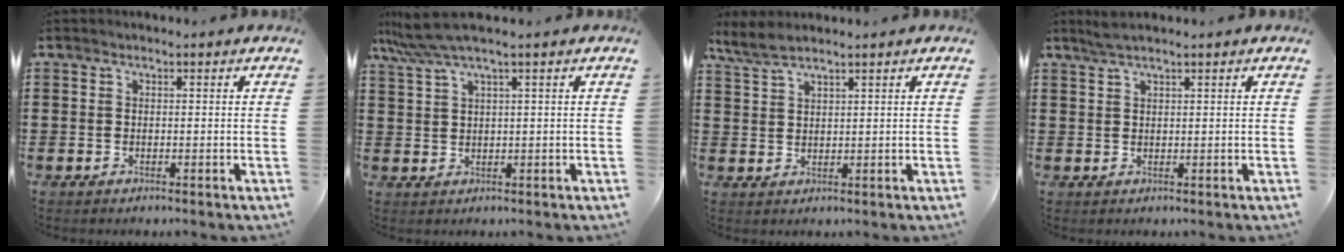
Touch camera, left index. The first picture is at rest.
{"total": 4.6, "force": [2.8, -0.1, 3.6], "torque": [-0.091, -0.006, 0.046]}
{"total": 3.0, "force": [2.4, 0.4, 1.8], "torque": [-0.041, 0.000, 0.045]}
{"total": 2.0, "force": [1.5, 0.0, 1.3], "torque": [-0.027, 0.002, 0.027]}